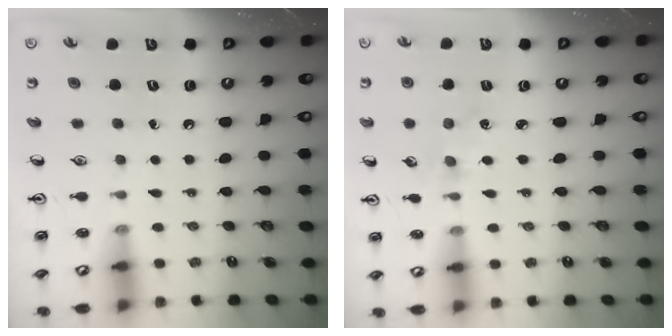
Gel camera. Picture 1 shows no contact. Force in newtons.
{"total": 1.5, "press": 1.5, "slide": 0.3}